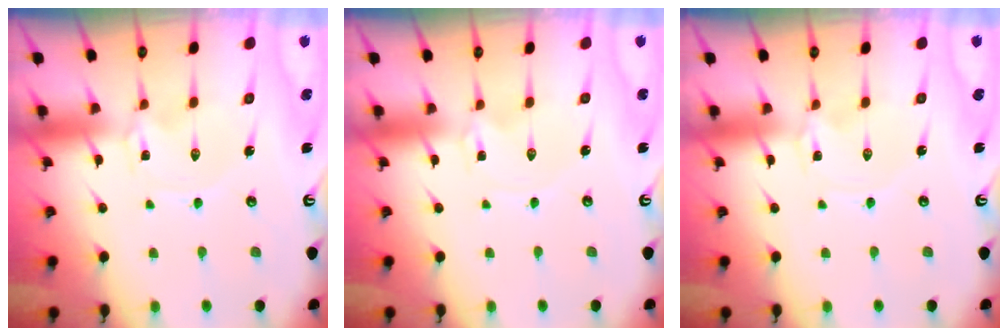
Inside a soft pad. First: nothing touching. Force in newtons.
{"total": 0.0}
{"total": 0.0}